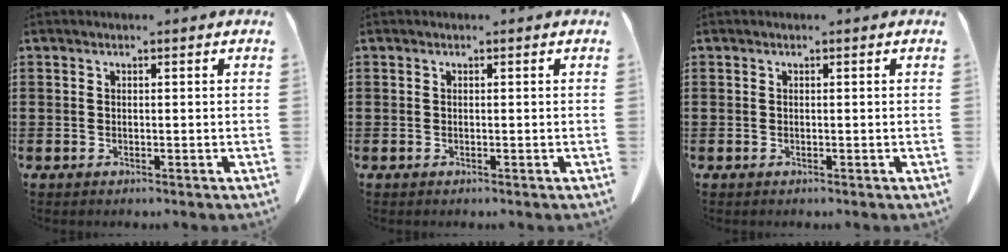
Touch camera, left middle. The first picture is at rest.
{"total": 0.0}
{"total": 0.0}